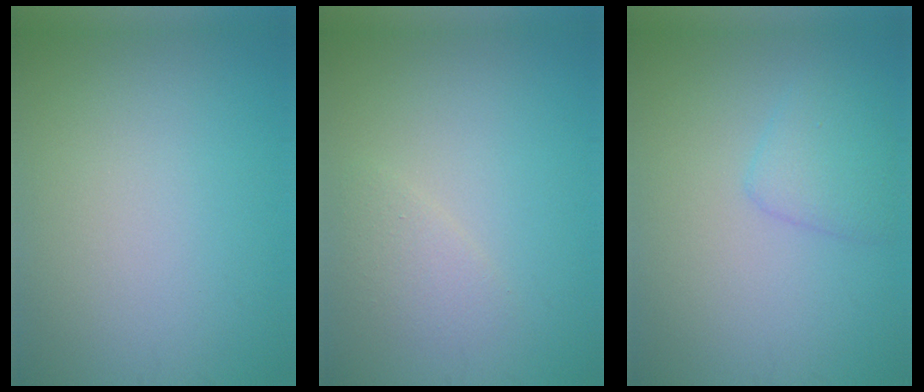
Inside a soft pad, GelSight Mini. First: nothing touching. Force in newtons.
{"total": 1.5, "press": 1.5, "slide": 0.1}
{"total": 2.5, "press": 2.4, "slide": 0.2}